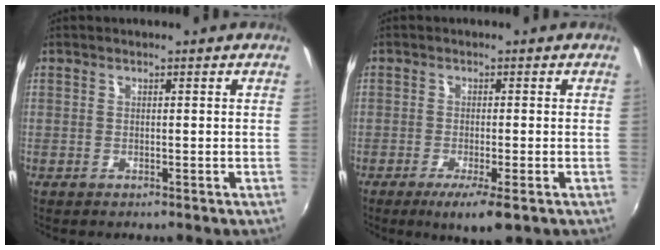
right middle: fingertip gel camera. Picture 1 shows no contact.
{"total": 5.1, "force": [-2.9, 0.7, 4.2], "torque": [-0.081, -0.017, -0.047]}